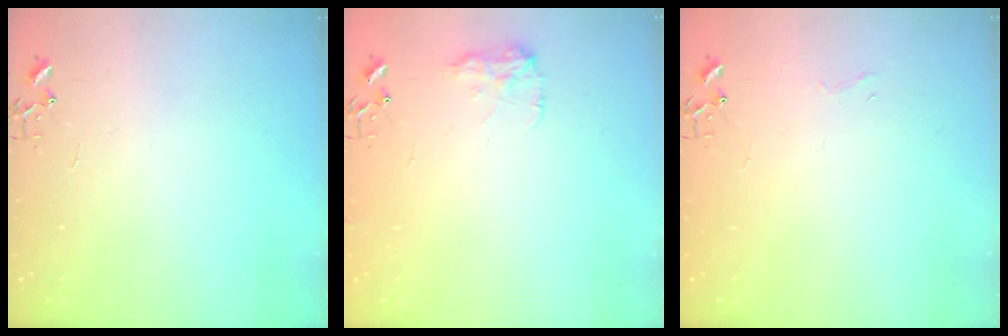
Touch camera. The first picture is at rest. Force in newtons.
{"total": 8.7, "press": 8.6, "slide": 0.5}
{"total": 3.3, "press": 3.3, "slide": 0.3}